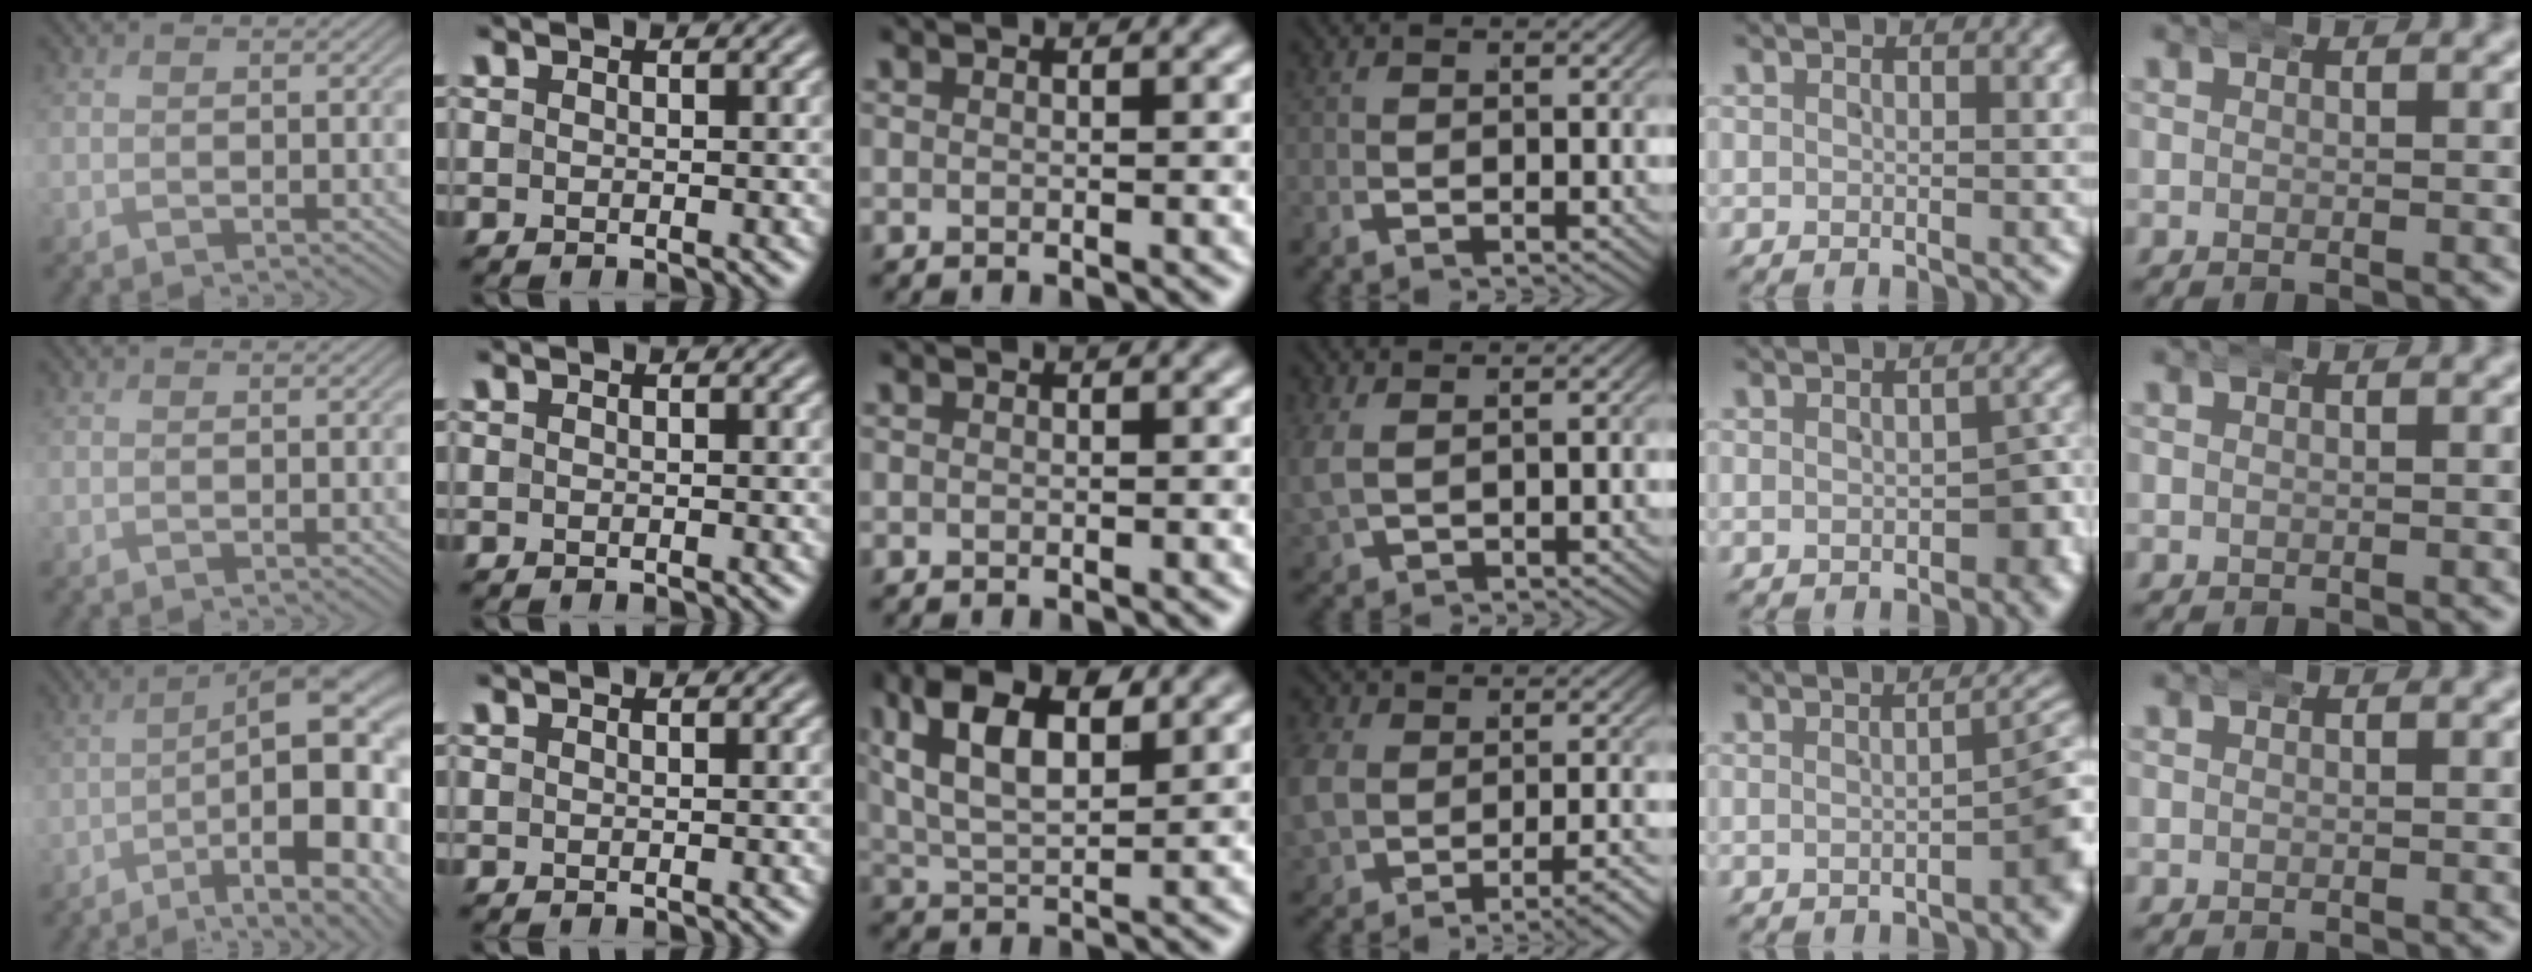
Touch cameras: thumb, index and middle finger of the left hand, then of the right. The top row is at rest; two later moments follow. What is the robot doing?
{"motion": "wrap", "object": "arm wrap"}